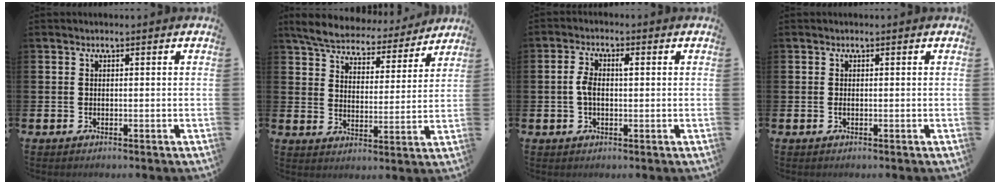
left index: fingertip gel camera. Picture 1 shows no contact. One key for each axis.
{"total": 6.9, "fx": 6.6, "fy": 1.6, "fz": 1.4, "tx": -0.062, "ty": -0.040, "tz": 0.117}
{"total": 3.3, "fx": 0.2, "fy": 1.7, "fz": 2.9, "tx": -0.053, "ty": 0.007, "tz": 0.001}
{"total": 0.0}